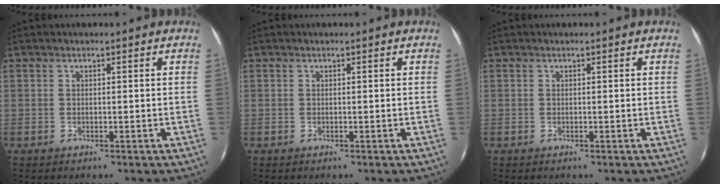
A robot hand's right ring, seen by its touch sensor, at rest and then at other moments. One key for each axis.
{"total": 0.0}
{"total": 0.0}